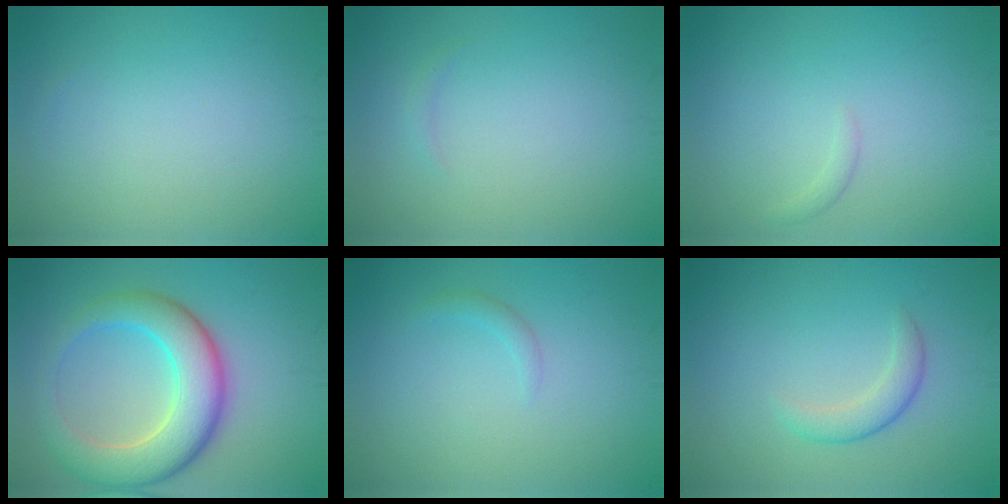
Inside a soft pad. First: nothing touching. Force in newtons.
{"total": 0.5, "press": 0.5, "slide": 0.1}
{"total": 0.7, "press": 0.7, "slide": 0.1}
{"total": 7.8, "press": 7.8, "slide": 0.3}
{"total": 0.9, "press": 0.8, "slide": 0.1}
{"total": 2.1, "press": 2.1, "slide": 0.0}